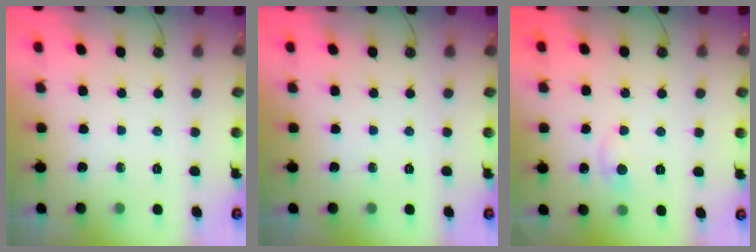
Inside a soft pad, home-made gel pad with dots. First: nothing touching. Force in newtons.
{"total": 0.0}
{"total": 0.9, "press": 0.6, "slide": 0.7}